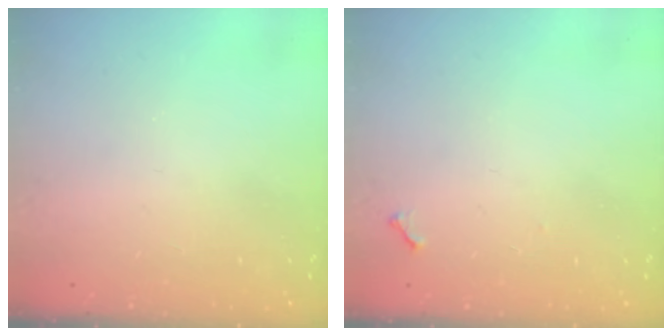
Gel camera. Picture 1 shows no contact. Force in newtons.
{"total": 3.8, "press": 3.8, "slide": 0.5}